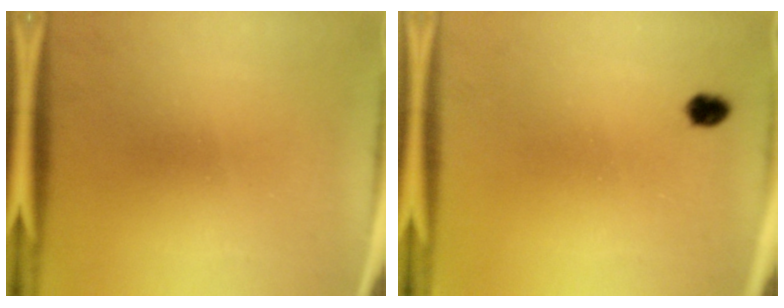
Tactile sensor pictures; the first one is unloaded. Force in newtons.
{"total": 2.1}